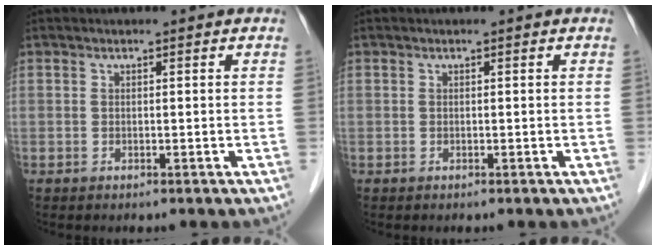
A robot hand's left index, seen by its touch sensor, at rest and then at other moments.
{"total": 0.0}